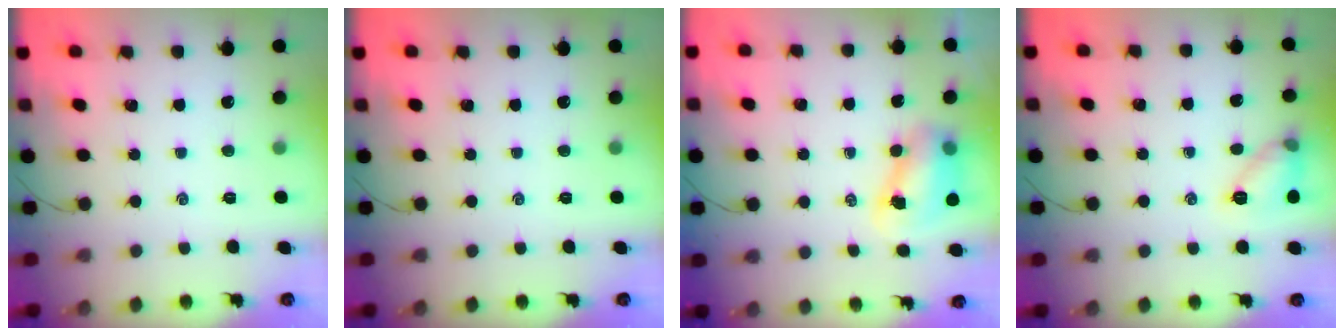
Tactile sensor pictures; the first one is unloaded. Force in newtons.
{"total": 0.0}
{"total": 7.4, "press": 7.3, "slide": 1.1}
{"total": 9.7, "press": 9.6, "slide": 1.4}